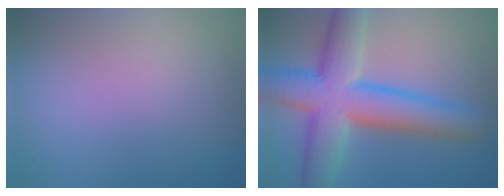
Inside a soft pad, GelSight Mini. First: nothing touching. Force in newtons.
{"total": 10.1, "press": 10.1, "slide": 0.3}